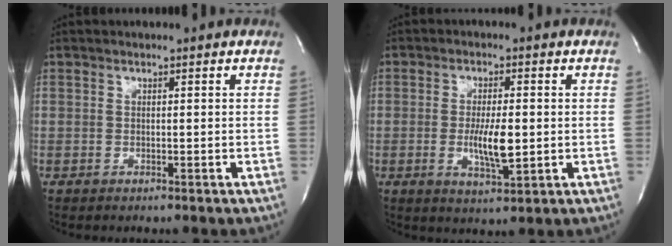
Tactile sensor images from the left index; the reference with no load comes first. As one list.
[{"total": 6.1, "force": [-1.3, 1.3, 5.8], "torque": [-0.109, -0.015, -0.019]}]